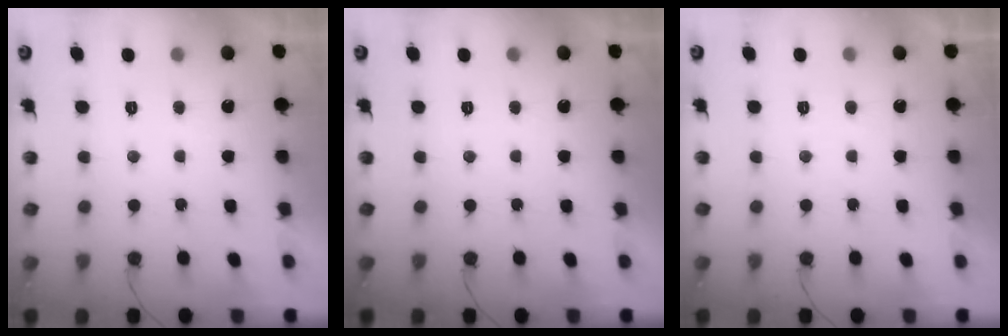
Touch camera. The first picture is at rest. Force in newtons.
{"total": 0.0}
{"total": 1.9, "press": 1.9, "slide": 0.0}